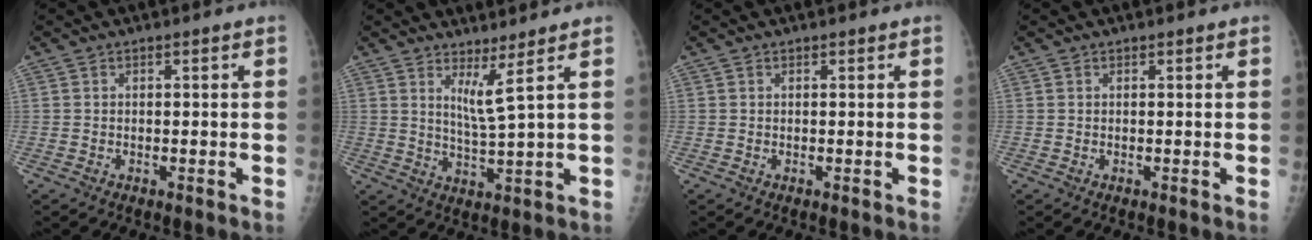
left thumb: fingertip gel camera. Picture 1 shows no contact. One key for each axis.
{"total": 4.4, "fx": 2.4, "fy": -1.1, "fz": 3.5, "tx": -0.070, "ty": -0.041, "tz": 0.051}
{"total": 0.0}
{"total": 0.0}